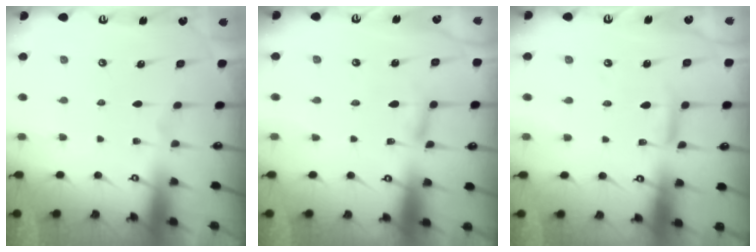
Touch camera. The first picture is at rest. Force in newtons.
{"total": 2.8, "press": 2.8, "slide": 0.3}
{"total": 6.9, "press": 6.9, "slide": 0.6}